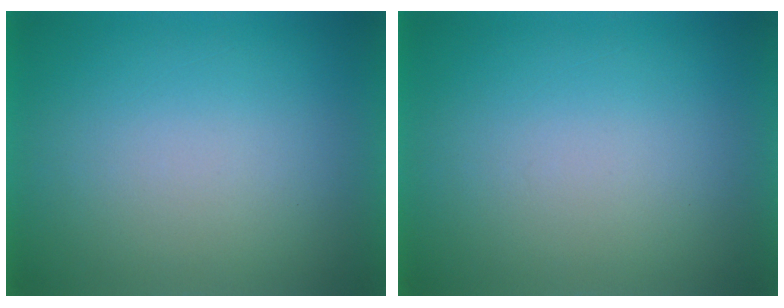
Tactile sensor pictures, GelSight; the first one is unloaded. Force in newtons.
{"total": 0.0}